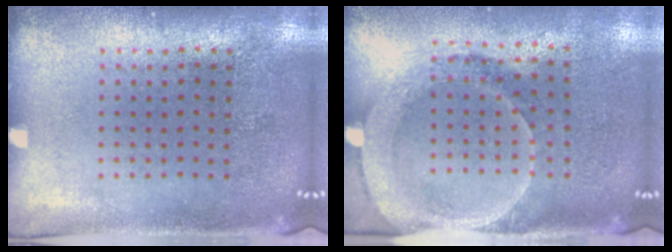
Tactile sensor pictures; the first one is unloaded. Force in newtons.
{"total": 1.8, "press": 1.6, "slide": 0.7}